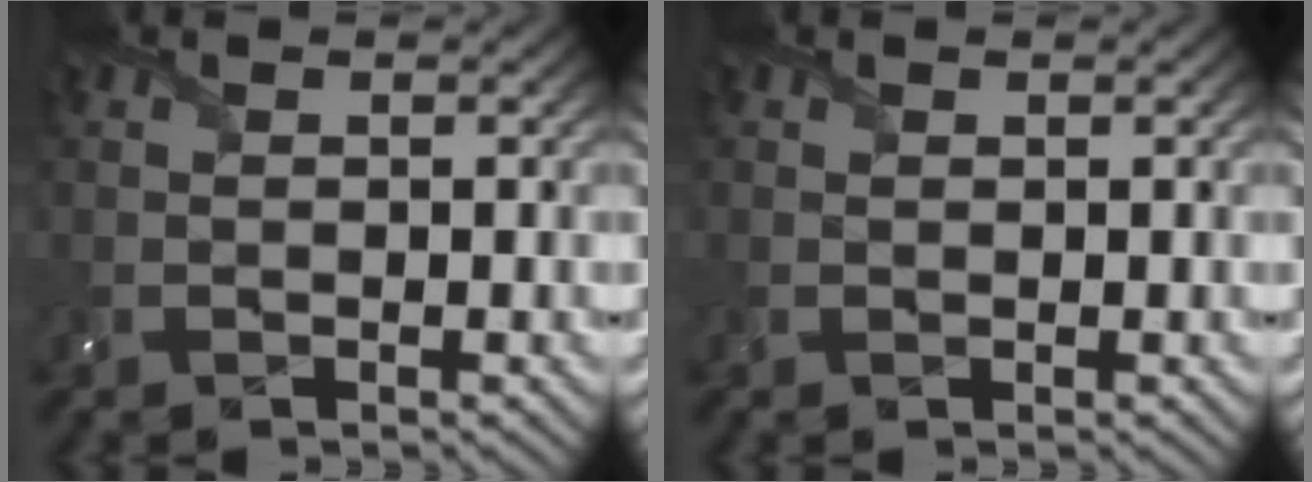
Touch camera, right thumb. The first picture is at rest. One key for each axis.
{"total": 0.0}